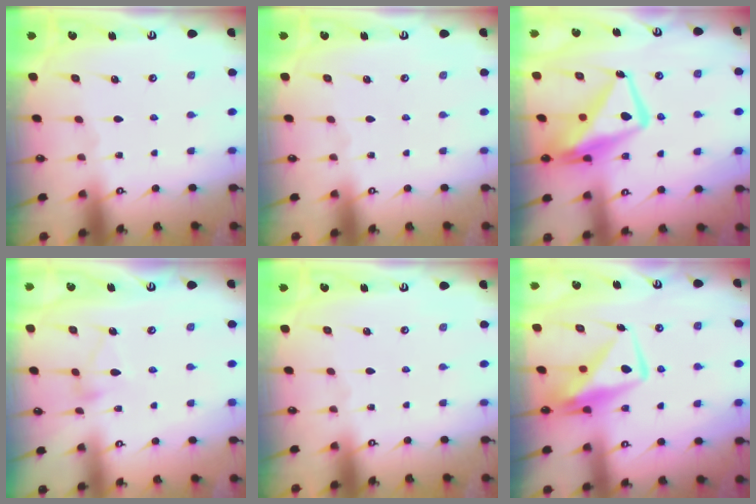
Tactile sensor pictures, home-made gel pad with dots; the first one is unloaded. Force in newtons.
{"total": 0.0}
{"total": 13.8, "press": 13.8, "slide": 1.3}
{"total": 5.0, "press": 4.9, "slide": 0.1}
{"total": 0.0}
{"total": 8.4, "press": 8.3, "slide": 1.3}